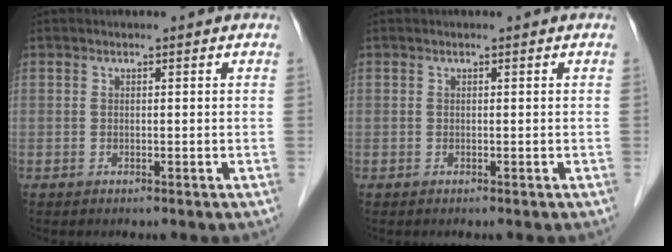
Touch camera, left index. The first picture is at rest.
{"total": 0.0}